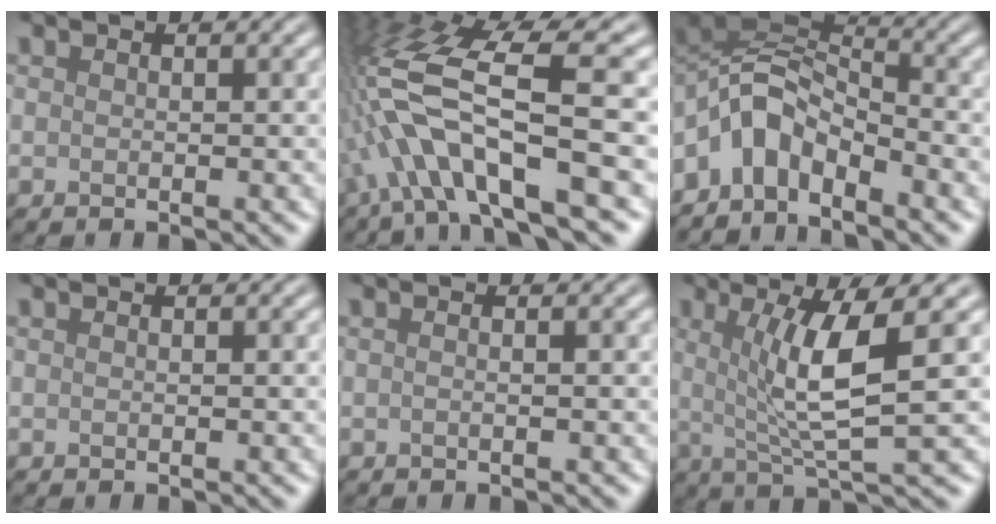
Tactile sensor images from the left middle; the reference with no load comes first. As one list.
[{"total": 10.5, "force": [-2.6, 2.8, 9.8], "torque": [-0.189, 0.026, -0.048]}, {"total": 5.8, "force": [-3.5, 3.1, 3.5], "torque": [-0.051, 0.016, -0.076]}, {"total": 0.0}, {"total": 1.9, "force": [0.3, 1.1, 1.5], "torque": [0.004, 0.003, -0.024]}, {"total": 6.1, "force": [1.0, 1.1, 5.9], "torque": [-0.105, 0.004, 0.022]}]